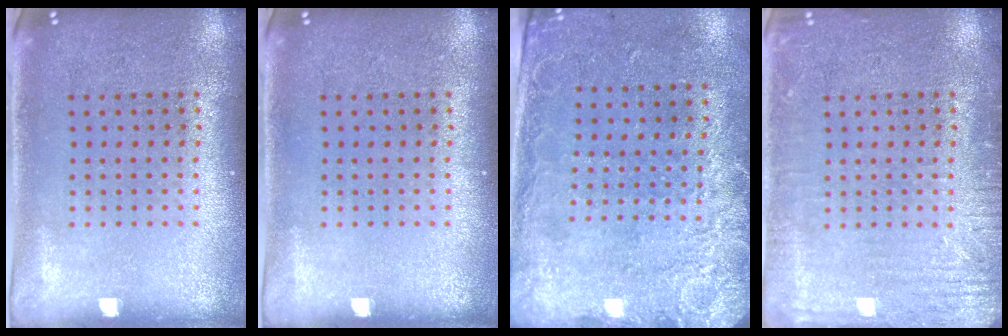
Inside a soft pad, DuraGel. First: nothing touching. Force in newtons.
{"total": 0.0}
{"total": 2.7, "press": 2.0, "slide": 1.8}
{"total": 3.0, "press": 3.0, "slide": 0.3}